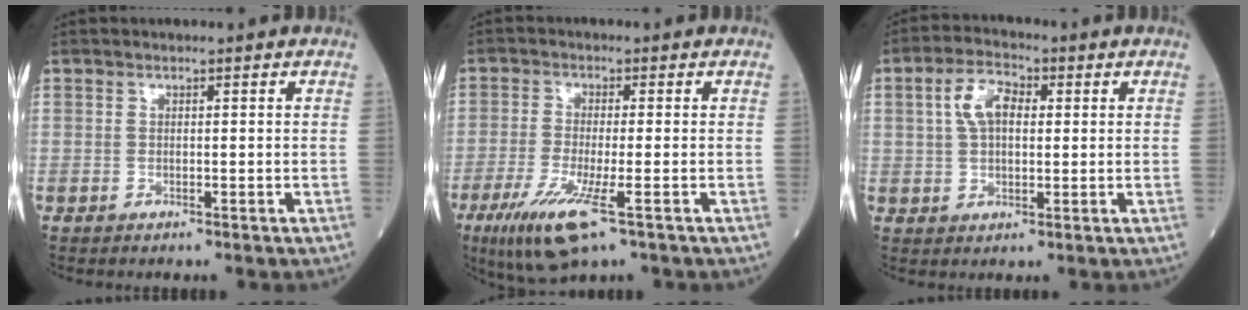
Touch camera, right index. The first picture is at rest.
{"total": 7.2, "force": [-3.9, 1.0, 5.9], "torque": [-0.125, -0.021, -0.069]}
{"total": 6.3, "force": [1.6, 3.2, 5.2], "torque": [-0.105, 0.018, 0.029]}